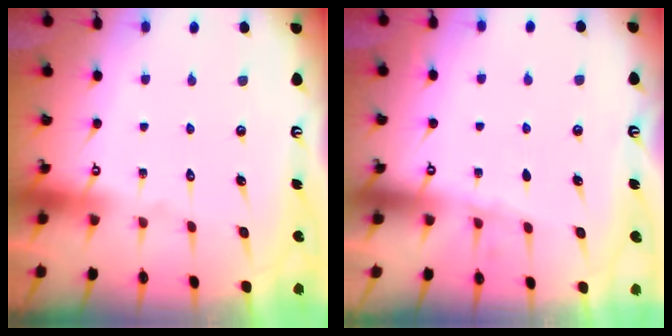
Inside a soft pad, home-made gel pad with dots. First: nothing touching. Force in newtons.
{"total": 1.4, "press": 1.3, "slide": 0.3}